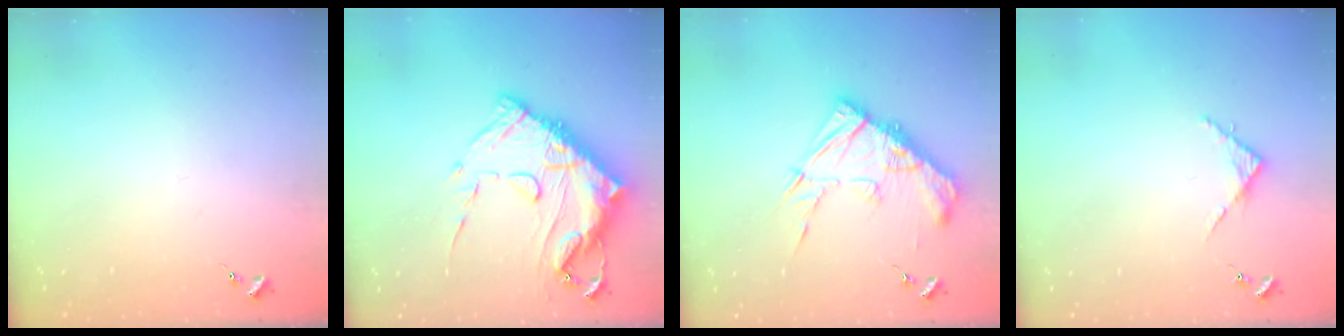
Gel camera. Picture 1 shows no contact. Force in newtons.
{"total": 20.5, "press": 20.4, "slide": 2.3}
{"total": 16.3, "press": 16.2, "slide": 1.3}
{"total": 3.8, "press": 3.8, "slide": 0.3}